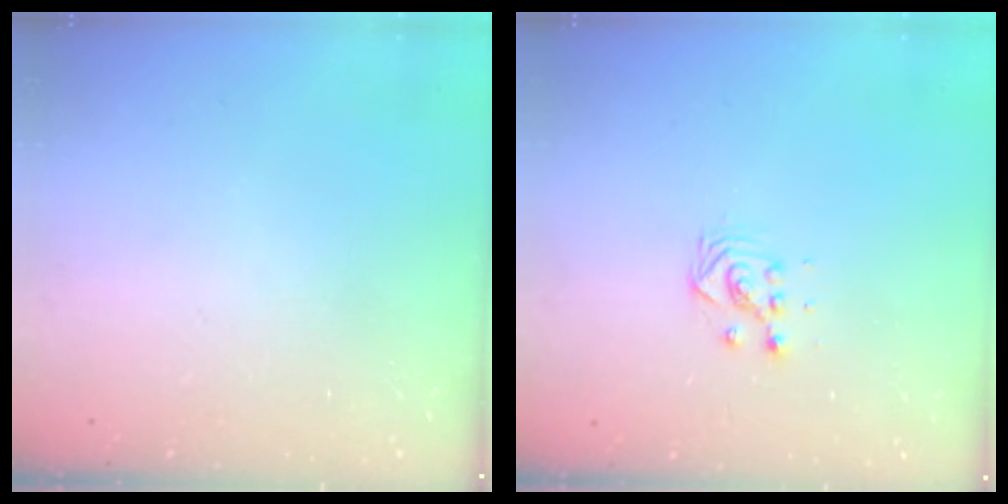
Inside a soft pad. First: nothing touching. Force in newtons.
{"total": 3.5, "press": 3.5, "slide": 0.2}